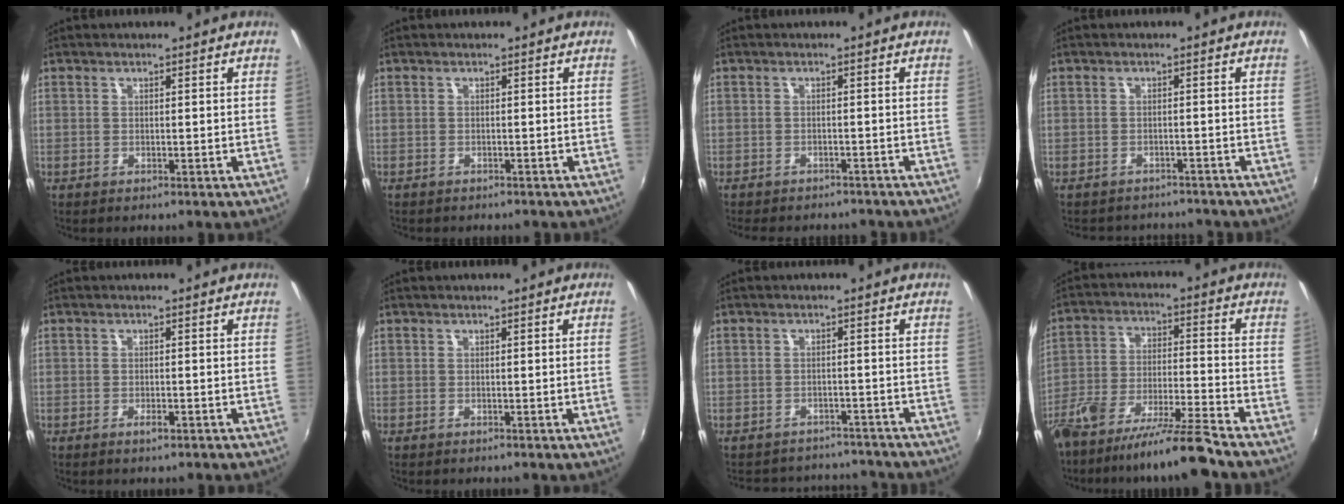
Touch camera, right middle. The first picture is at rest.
{"total": 1.5, "force": [-1.3, 0.5, 0.3], "torque": [-0.012, -0.007, -0.018]}
{"total": 7.9, "force": [-7.0, 2.6, 2.7], "torque": [-0.066, -0.017, -0.098]}
{"total": 5.8, "force": [-5.1, 2.8, 0.8], "torque": [-0.023, 0.007, -0.071]}
{"total": 1.4, "force": [-0.9, 0.6, 0.9], "torque": [-0.018, -0.002, -0.017]}
{"total": 1.2, "force": [0.2, -0.8, 0.9], "torque": [-0.007, -0.008, 0.005]}
{"total": 10.5, "force": [-9.4, 4.3, 2.2], "torque": [-0.054, 0.023, -0.120]}
{"total": 12.5, "force": [-10.5, -0.3, 6.8], "torque": [-0.135, -0.014, -0.187]}